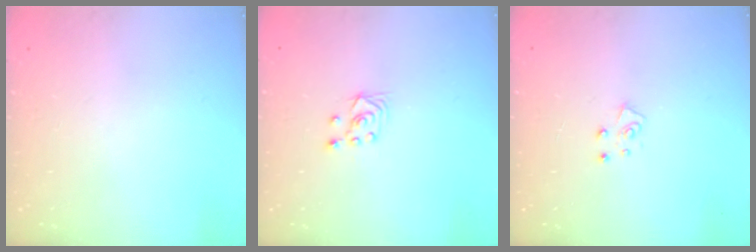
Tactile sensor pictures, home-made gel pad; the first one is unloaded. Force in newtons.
{"total": 2.8, "press": 2.6, "slide": 1.1}
{"total": 4.9, "press": 4.9, "slide": 0.5}